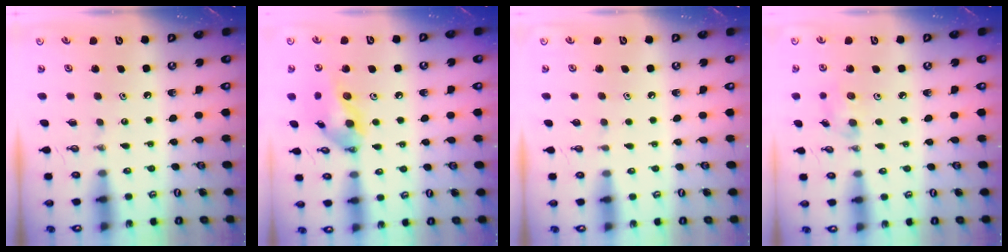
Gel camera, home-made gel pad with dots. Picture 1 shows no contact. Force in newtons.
{"total": 13.6, "press": 13.5, "slide": 2.3}
{"total": 0.9, "press": 0.1, "slide": 0.9}
{"total": 5.6, "press": 5.3, "slide": 2.0}